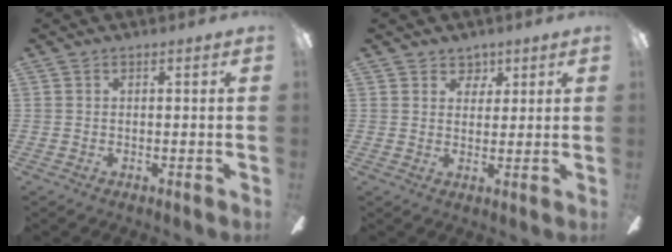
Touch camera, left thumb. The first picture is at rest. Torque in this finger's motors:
{"motor_torque": [0.04, -0.01, 0.05, 0.02, -0.03]}